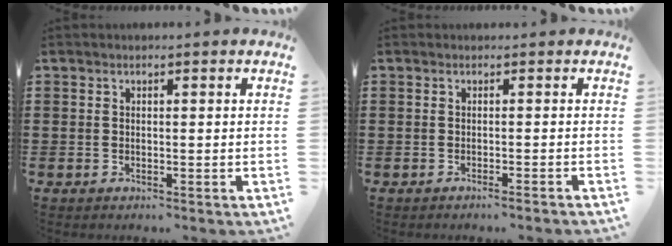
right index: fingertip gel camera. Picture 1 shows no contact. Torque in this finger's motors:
{"motor_torque": [0.46, 0.33, -0.04, 0.00]}